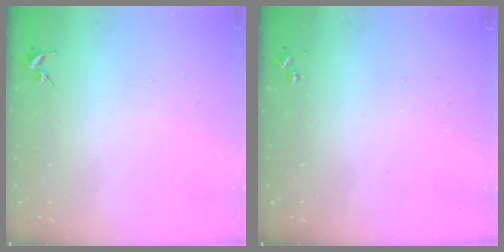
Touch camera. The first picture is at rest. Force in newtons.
{"total": 0.0}